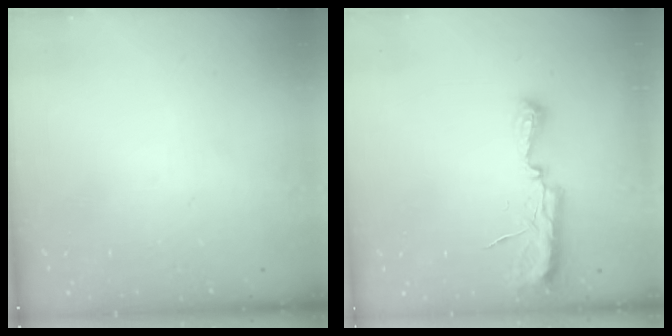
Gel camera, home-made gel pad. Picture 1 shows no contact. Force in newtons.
{"total": 7.2, "press": 7.2, "slide": 0.7}